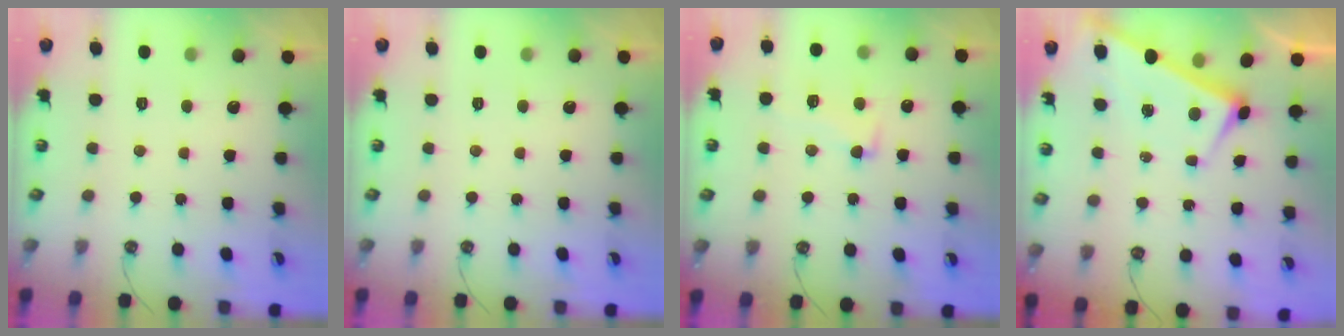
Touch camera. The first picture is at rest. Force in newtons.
{"total": 0.0}
{"total": 2.2, "press": 1.5, "slide": 1.6}
{"total": 3.0, "press": 3.0, "slide": 0.0}